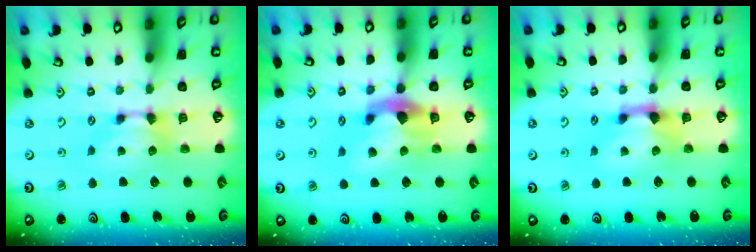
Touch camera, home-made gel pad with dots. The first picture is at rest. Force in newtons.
{"total": 5.5, "press": 5.2, "slide": 1.9}
{"total": 2.3, "press": 1.8, "slide": 1.4}